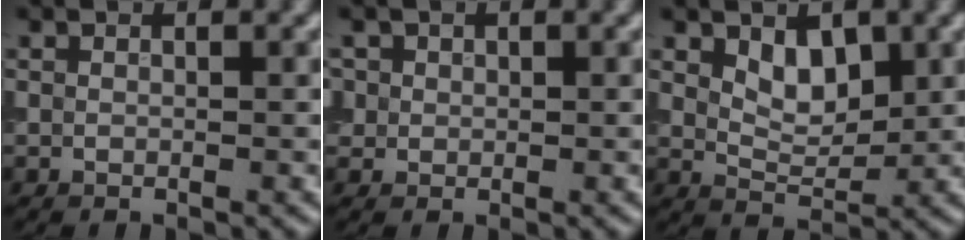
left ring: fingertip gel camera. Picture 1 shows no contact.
{"total": 2.1, "force": [0.9, 1.8, 0.7], "torque": [-0.013, 0.005, 0.020]}
{"total": 3.0, "force": [1.3, 1.8, 2.1], "torque": [-0.035, -0.006, 0.026]}